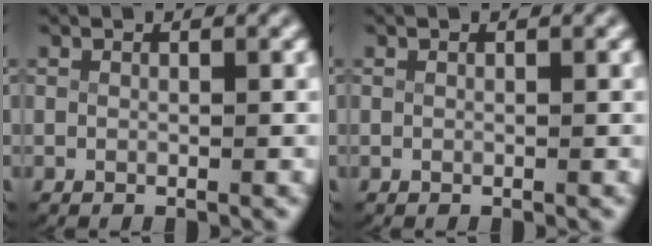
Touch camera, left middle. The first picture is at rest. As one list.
[{"total": 0.0}]